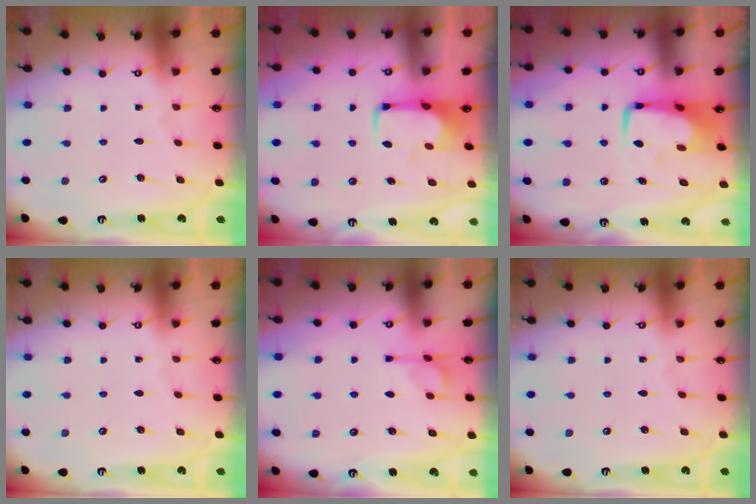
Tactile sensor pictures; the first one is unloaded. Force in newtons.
{"total": 1.9, "press": 1.8, "slide": 0.5}
{"total": 8.1, "press": 8.0, "slide": 0.8}
{"total": 0.0}
{"total": 5.4, "press": 5.4, "slide": 0.9}
{"total": 0.0}